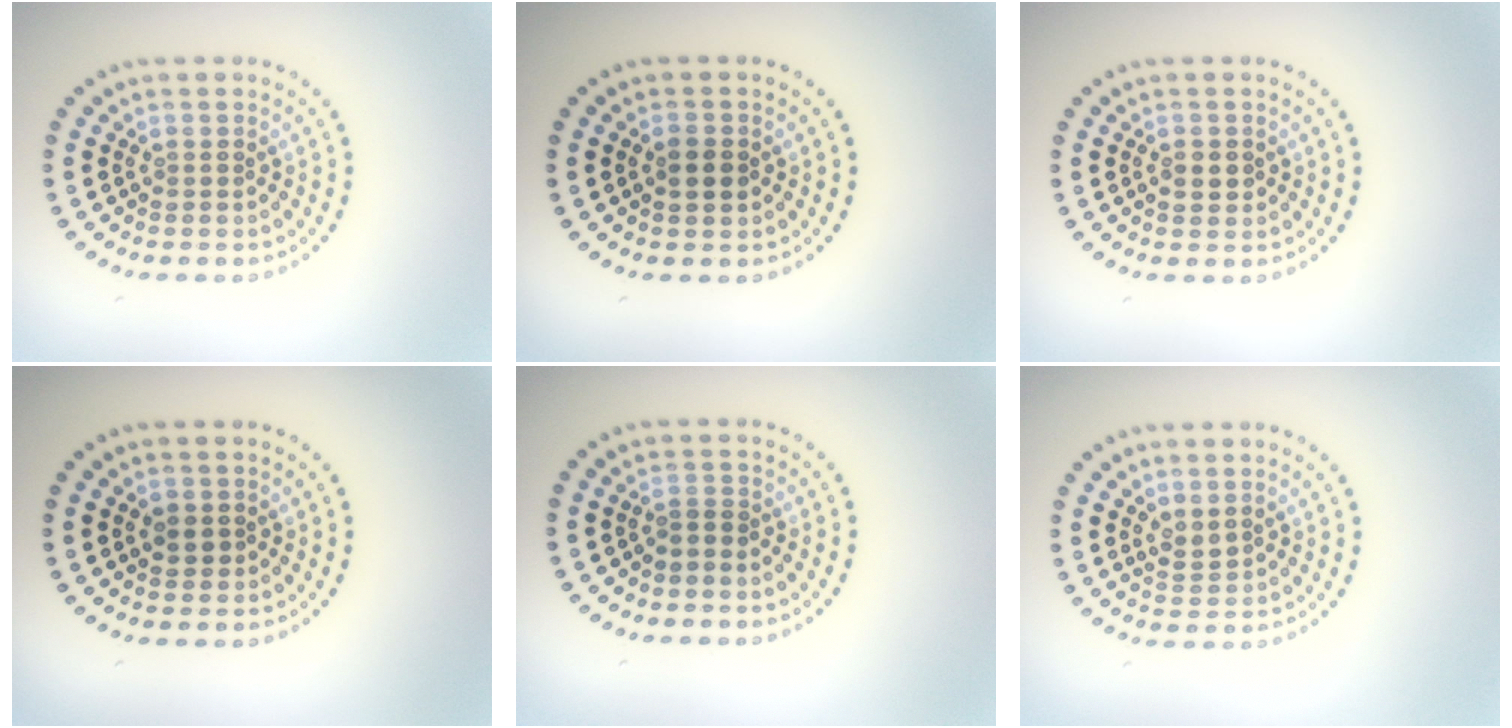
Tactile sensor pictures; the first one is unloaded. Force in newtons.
{"total": 1.6, "press": 1.6, "slide": 0.2}
{"total": 1.5, "press": 1.5, "slide": 0.1}
{"total": 1.3, "press": 1.2, "slide": 0.5}
{"total": 0.9, "press": 0.7, "slide": 0.7}
{"total": 1.3, "press": 1.2, "slide": 0.6}